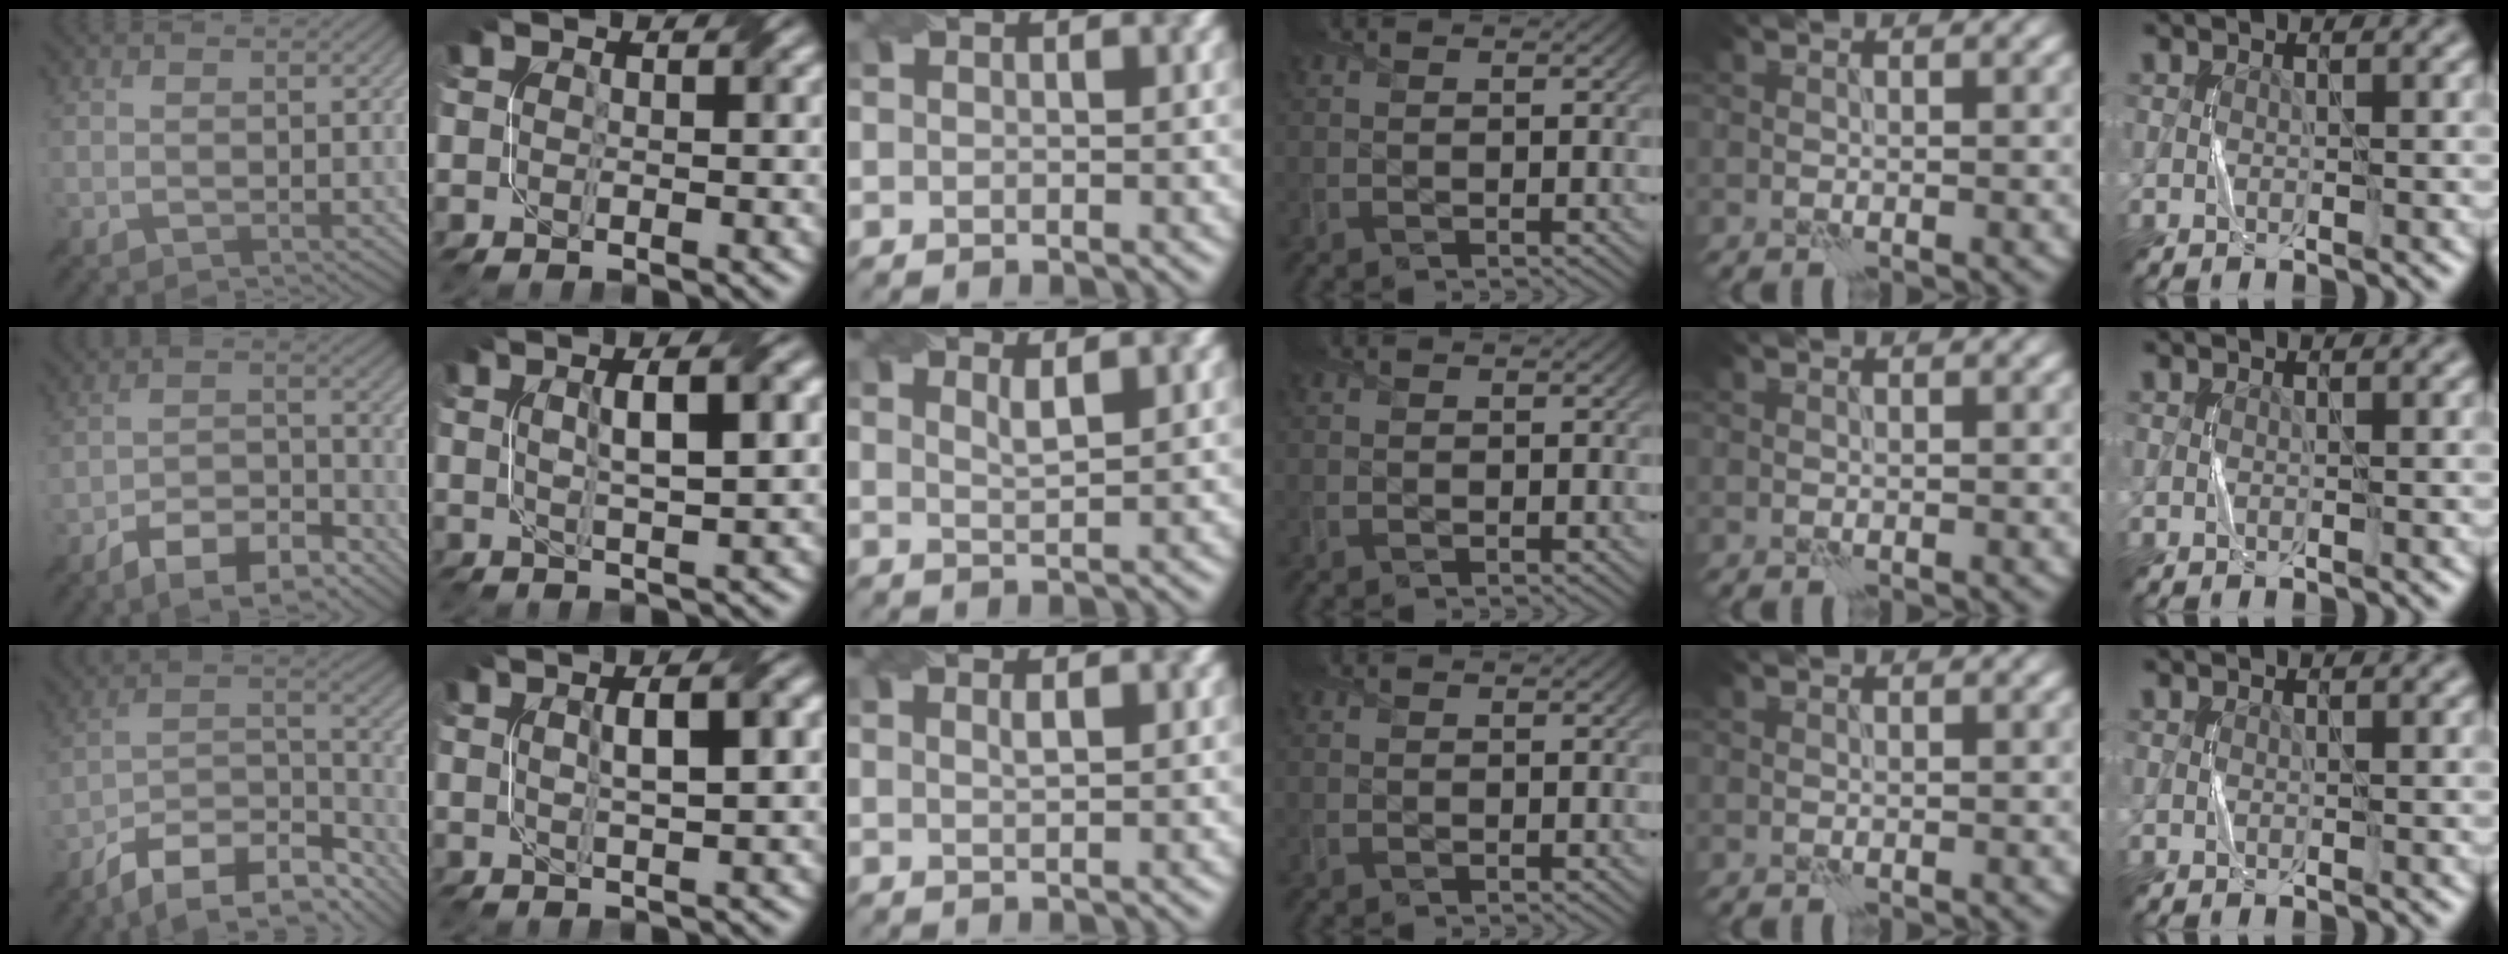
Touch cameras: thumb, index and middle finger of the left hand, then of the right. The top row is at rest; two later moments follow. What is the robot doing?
{"motion": "twist", "object": "screw"}